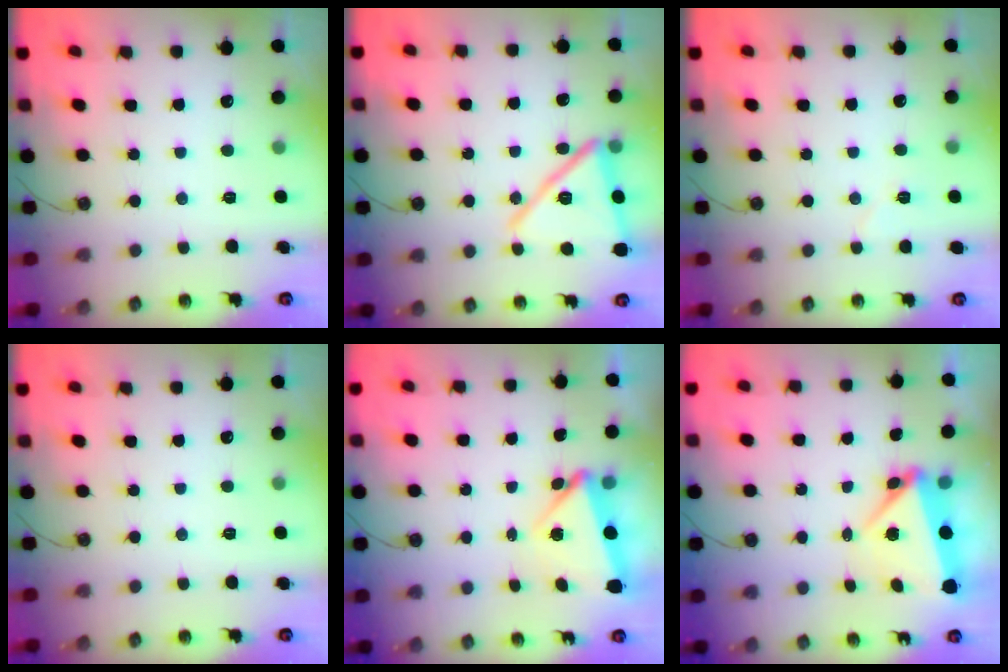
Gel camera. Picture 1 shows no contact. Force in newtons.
{"total": 17.7, "press": 16.3, "slide": 6.9}
{"total": 5.0, "press": 4.6, "slide": 1.8}
{"total": 0.0}
{"total": 5.8, "press": 5.4, "slide": 2.1}
{"total": 6.0, "press": 5.1, "slide": 3.3}